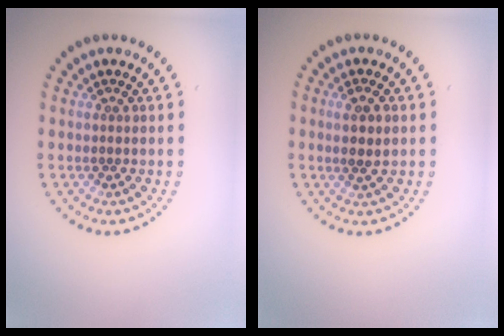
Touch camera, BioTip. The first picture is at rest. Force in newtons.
{"total": 2.3, "press": 2.2, "slide": 0.7}